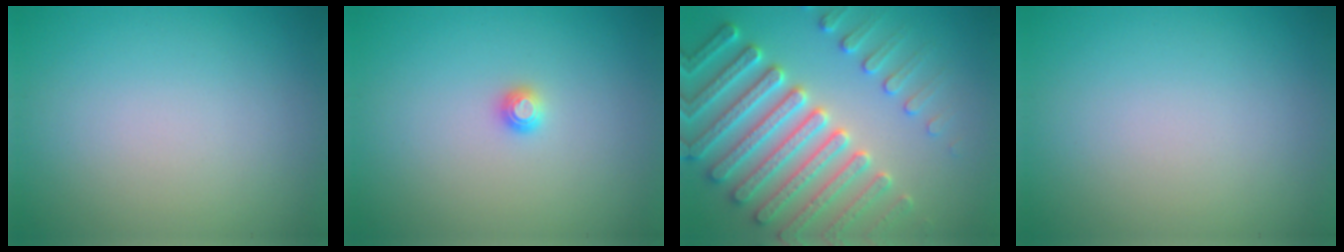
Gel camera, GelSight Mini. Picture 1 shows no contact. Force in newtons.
{"total": 1.0, "press": 1.0, "slide": 0.1}
{"total": 7.5, "press": 7.2, "slide": 2.0}
{"total": 0.0}